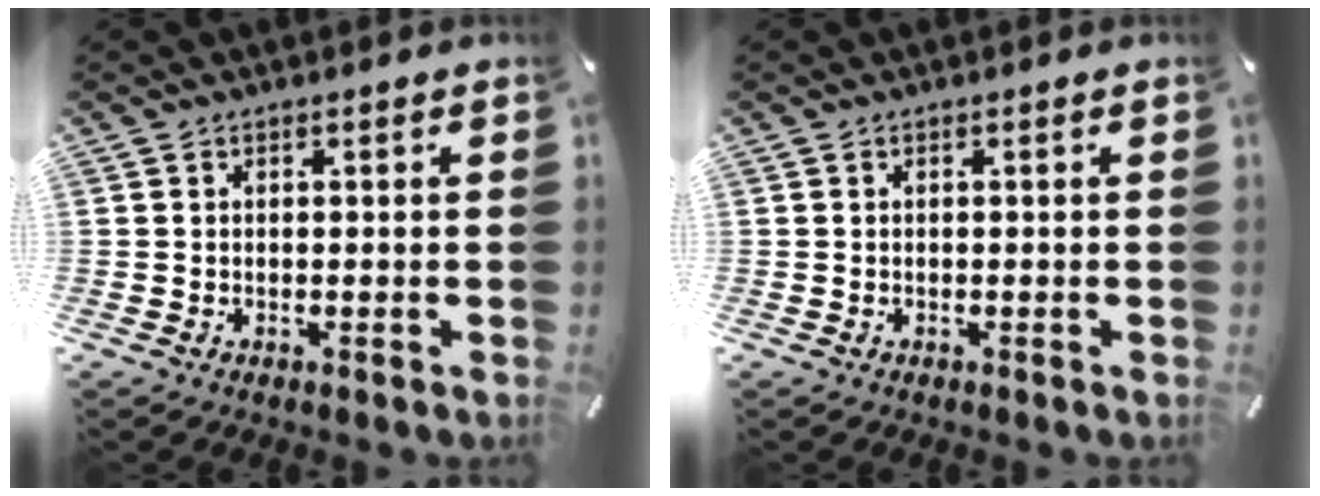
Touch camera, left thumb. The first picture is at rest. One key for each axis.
{"total": 0.0}